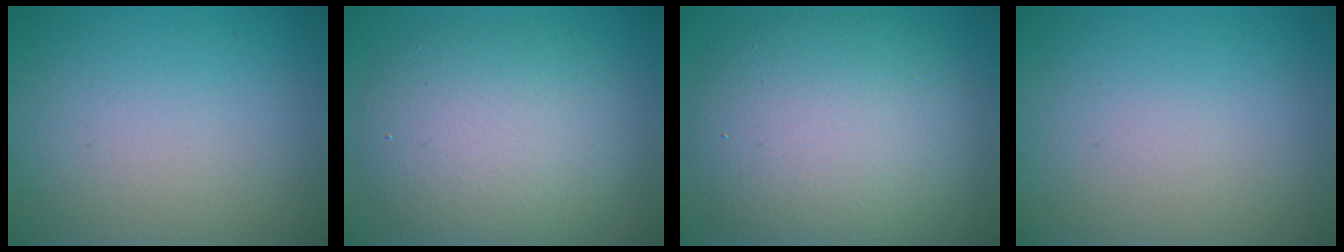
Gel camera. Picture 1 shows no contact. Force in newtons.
{"total": 7.5, "press": 7.5, "slide": 0.4}
{"total": 10.1, "press": 10.1, "slide": 0.7}
{"total": 0.0}